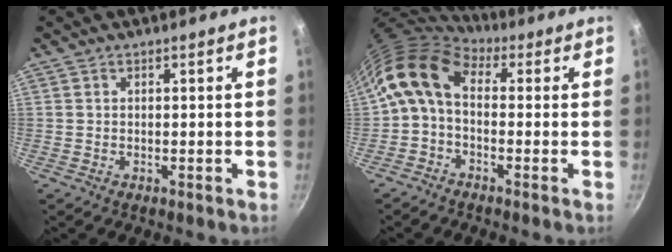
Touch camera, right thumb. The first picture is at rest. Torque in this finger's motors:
{"motor_torque": [0.55, 2.74, 1.39, -0.55, 0.18]}